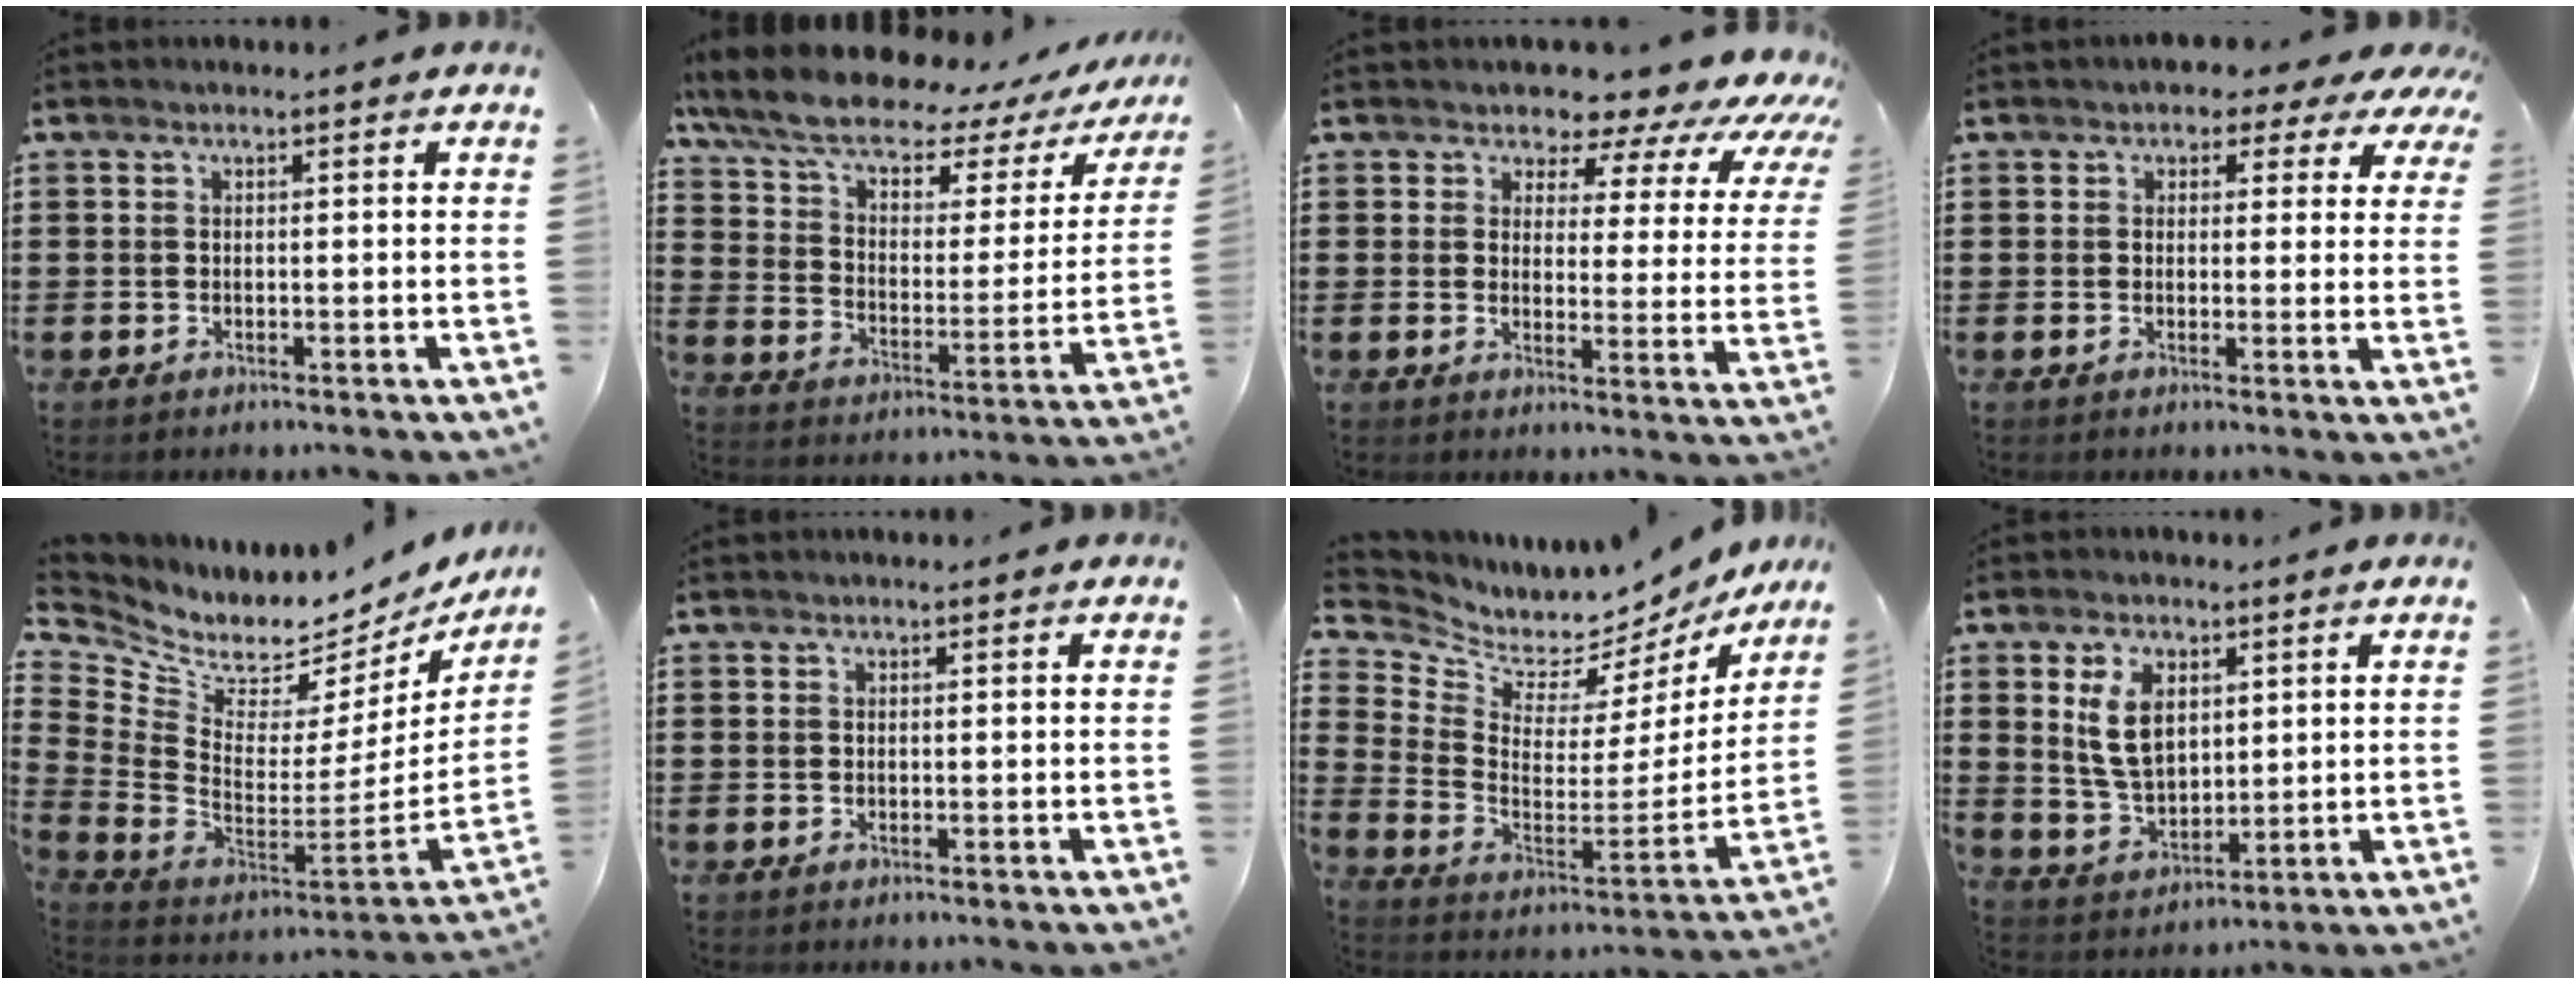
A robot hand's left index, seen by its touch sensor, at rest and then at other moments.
{"total": 9.6, "force": [7.2, 3.0, 5.6], "torque": [-0.128, -0.044, 0.123]}
{"total": 5.0, "force": [4.4, 2.1, 1.1], "torque": [-0.036, -0.037, 0.071]}
{"total": 2.7, "force": [1.7, 1.8, 1.2], "torque": [-0.021, -0.008, 0.024]}
{"total": 3.9, "force": [3.4, 1.6, 1.1], "torque": [-0.055, -0.057, 0.052]}
{"total": 0.0}
{"total": 5.1, "force": [4.9, 1.3, 0.3], "torque": [-0.035, -0.066, 0.080]}
{"total": 8.0, "force": [2.8, 5.0, 5.6], "torque": [-0.122, 0.003, 0.045]}